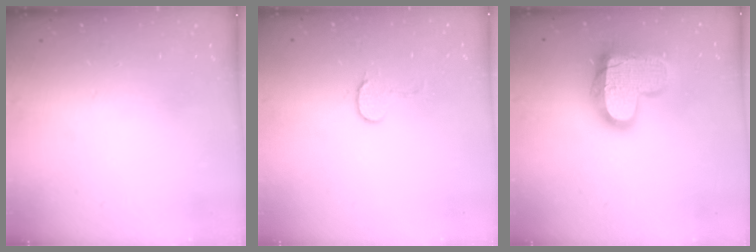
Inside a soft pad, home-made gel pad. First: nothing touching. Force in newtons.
{"total": 5.9, "press": 5.9, "slide": 0.5}
{"total": 17.7, "press": 17.7, "slide": 1.2}